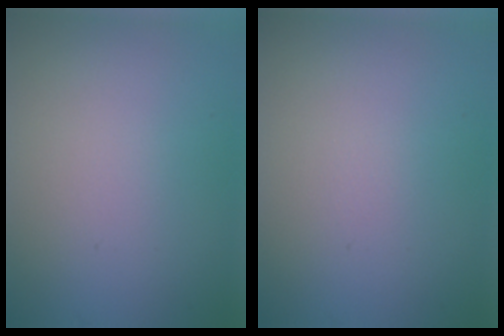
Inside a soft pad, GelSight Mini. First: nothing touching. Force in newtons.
{"total": 0.0}